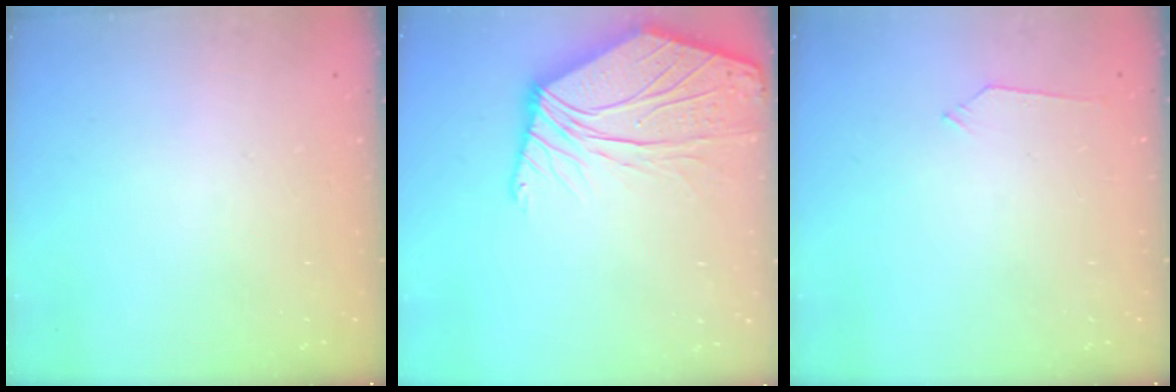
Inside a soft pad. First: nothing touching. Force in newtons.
{"total": 10.7, "press": 10.6, "slide": 1.8}
{"total": 4.6, "press": 4.5, "slide": 0.7}